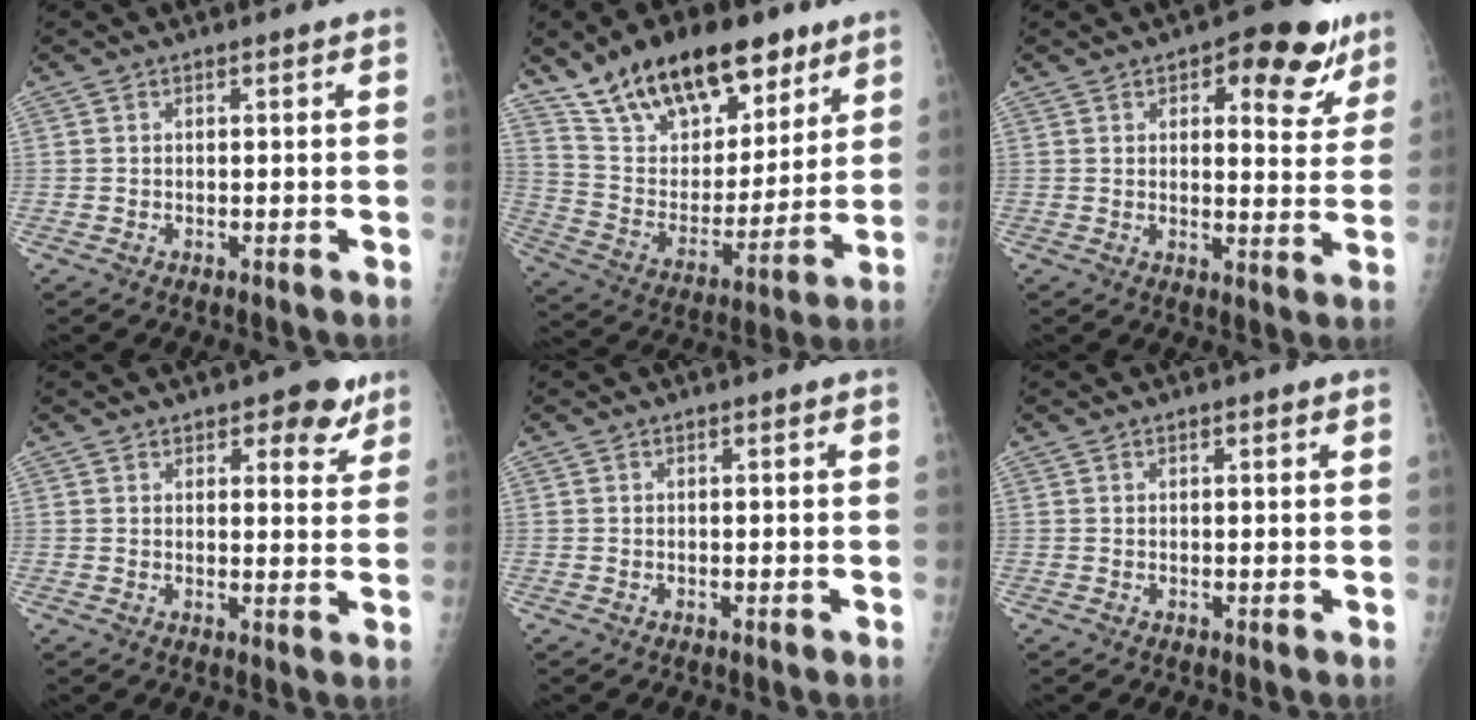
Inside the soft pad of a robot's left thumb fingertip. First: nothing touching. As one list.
[{"total": 23.4, "force": [15.5, 11.5, 13.3], "torque": [-0.180, -0.044, 0.270]}, {"total": 12.5, "force": [6.8, 5.7, 8.9], "torque": [-0.061, -0.025, 0.084]}, {"total": 6.4, "force": [4.0, 3.2, 3.9], "torque": [-0.016, -0.018, 0.048]}, {"total": 0.0}, {"total": 0.9, "force": [0.4, 0.3, 0.7], "torque": [-0.009, 0.001, 0.006]}]